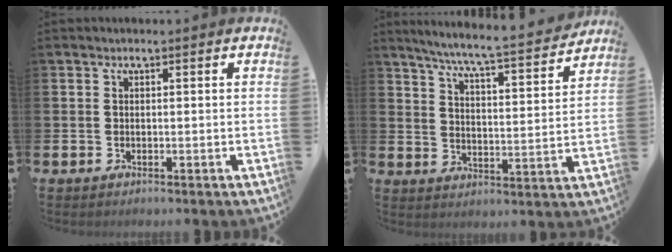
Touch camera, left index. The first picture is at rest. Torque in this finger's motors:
{"motor_torque": [0.86, -1.28, 0.44, 0.17]}